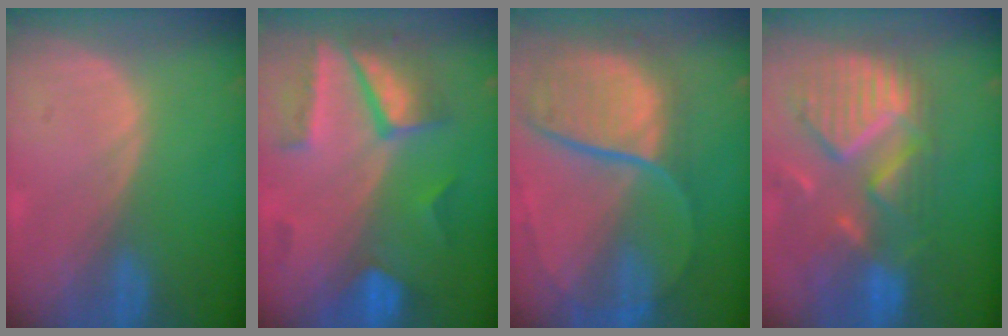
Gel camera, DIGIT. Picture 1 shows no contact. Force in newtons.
{"total": 8.7, "press": 7.8, "slide": 3.9}
{"total": 11.4, "press": 9.5, "slide": 6.4}
{"total": 12.1, "press": 10.4, "slide": 6.2}